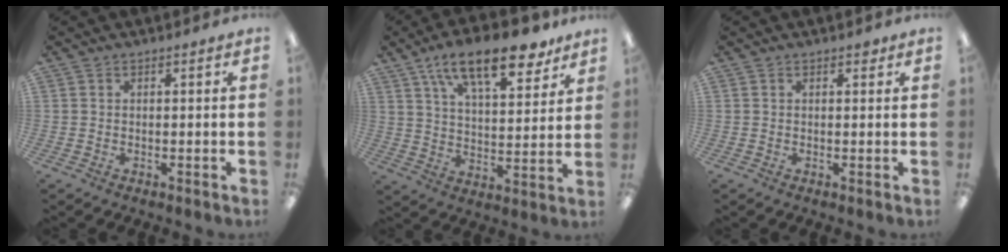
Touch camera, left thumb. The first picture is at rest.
{"total": 17.2, "force": [11.6, 6.5, 10.9], "torque": [-0.170, -0.053, 0.193]}
{"total": 1.1, "force": [0.8, 0.6, 0.5], "torque": [-0.003, -0.002, 0.013]}